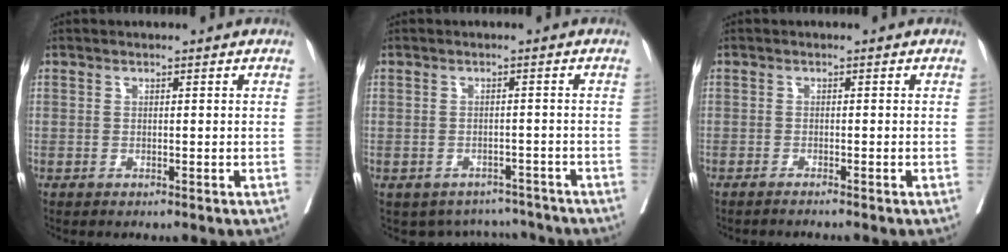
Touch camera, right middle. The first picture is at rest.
{"total": 5.8, "force": [-5.2, 2.6, -0.4], "torque": [0.020, 0.022, -0.064]}
{"total": 2.8, "force": [-2.5, -0.3, 1.3], "torque": [-0.014, 0.001, -0.032]}